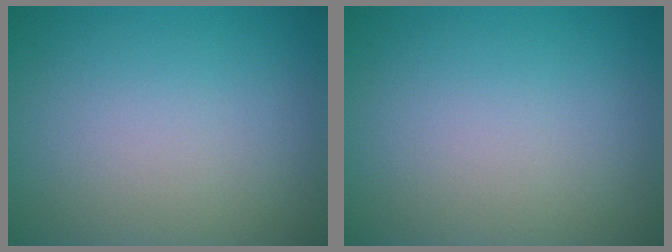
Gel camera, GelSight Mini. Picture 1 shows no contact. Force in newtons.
{"total": 0.0}